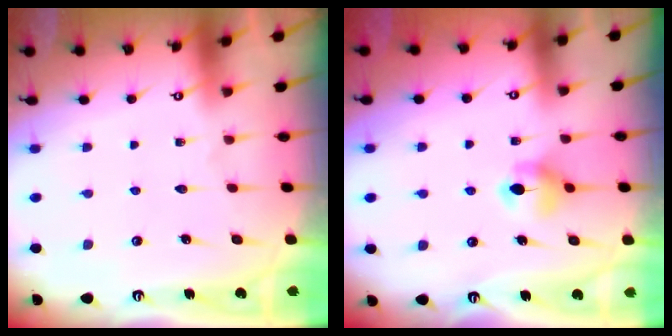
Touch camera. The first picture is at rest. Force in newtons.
{"total": 5.7, "press": 5.7, "slide": 0.8}